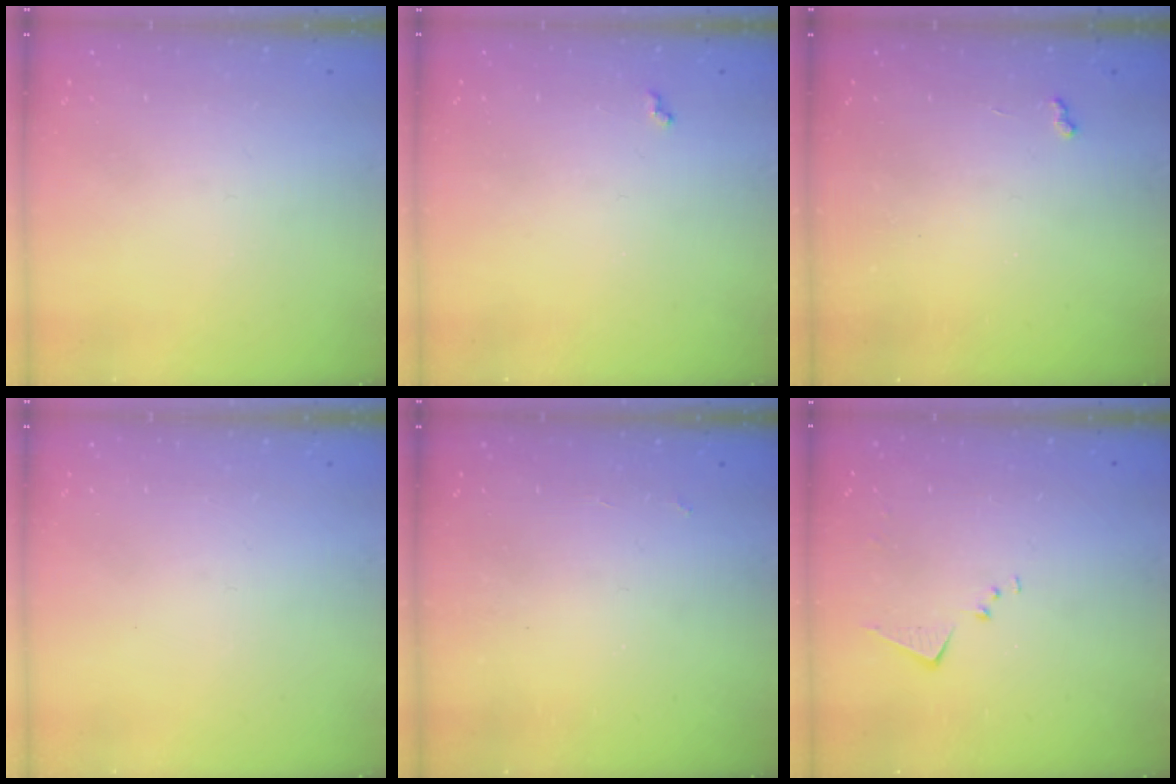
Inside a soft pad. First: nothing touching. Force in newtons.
{"total": 4.6, "press": 4.5, "slide": 0.7}
{"total": 2.6, "press": 2.6, "slide": 0.4}
{"total": 0.0}
{"total": 2.5, "press": 2.5, "slide": 0.5}
{"total": 7.5, "press": 7.4, "slide": 0.6}